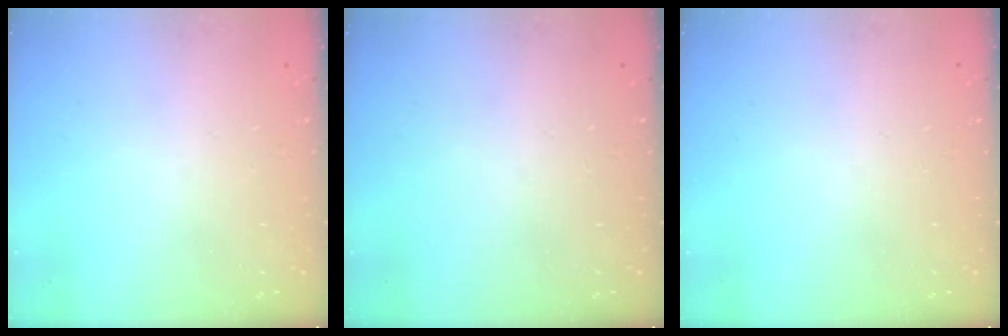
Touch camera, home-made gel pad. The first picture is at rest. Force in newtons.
{"total": 0.0}
{"total": 0.0}